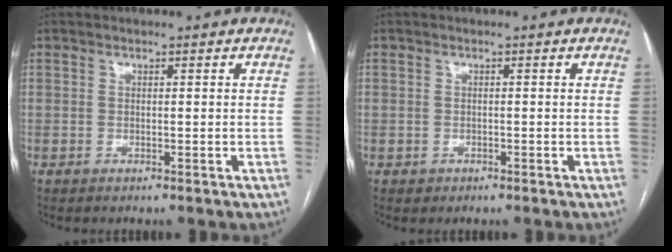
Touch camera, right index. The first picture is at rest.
{"total": 1.2, "force": [-0.4, 1.2, 0.0], "torque": [0.001, 0.006, -0.006]}